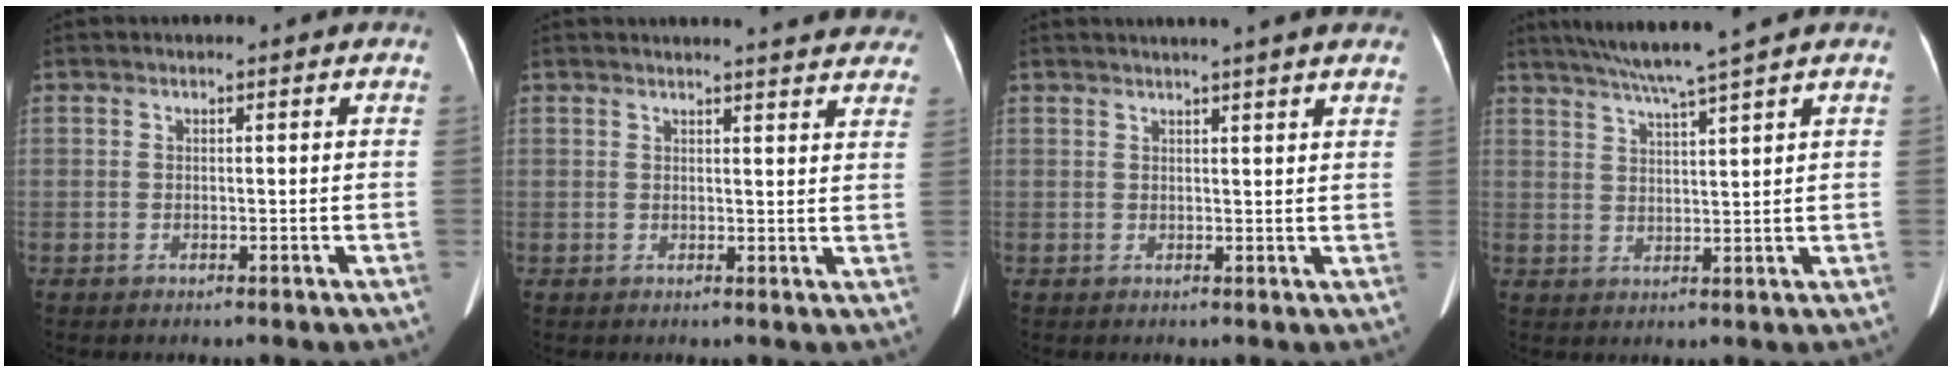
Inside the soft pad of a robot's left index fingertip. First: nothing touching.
{"total": 12.5, "force": [11.6, 1.7, 4.5], "torque": [-0.037, -0.009, 0.113]}
{"total": 8.8, "force": [7.5, 0.0, 4.7], "torque": [-0.065, 0.024, 0.076]}
{"total": 7.6, "force": [6.2, -1.8, 4.0], "torque": [-0.064, 0.005, 0.105]}